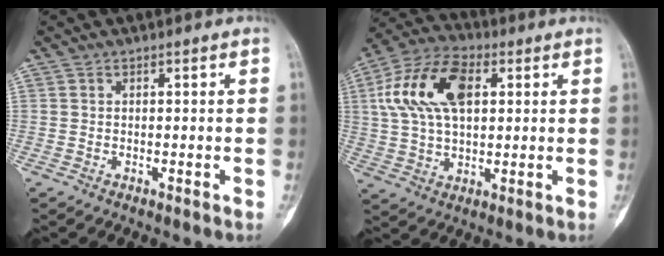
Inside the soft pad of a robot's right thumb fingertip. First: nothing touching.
{"total": 15.5, "force": [3.9, 9.0, 12.0], "torque": [-0.229, 0.016, 0.069]}